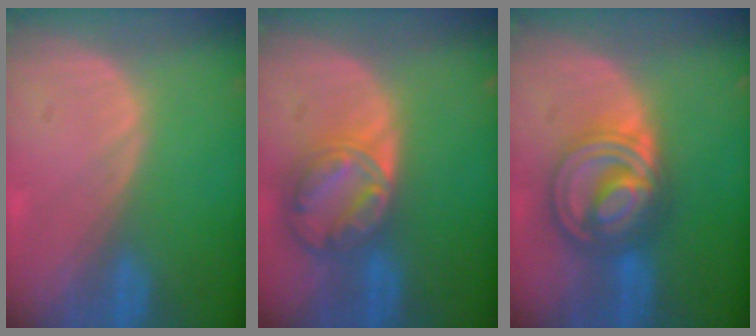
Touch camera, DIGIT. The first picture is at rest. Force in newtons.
{"total": 8.6, "press": 7.3, "slide": 4.5}
{"total": 8.8, "press": 8.8, "slide": 0.7}